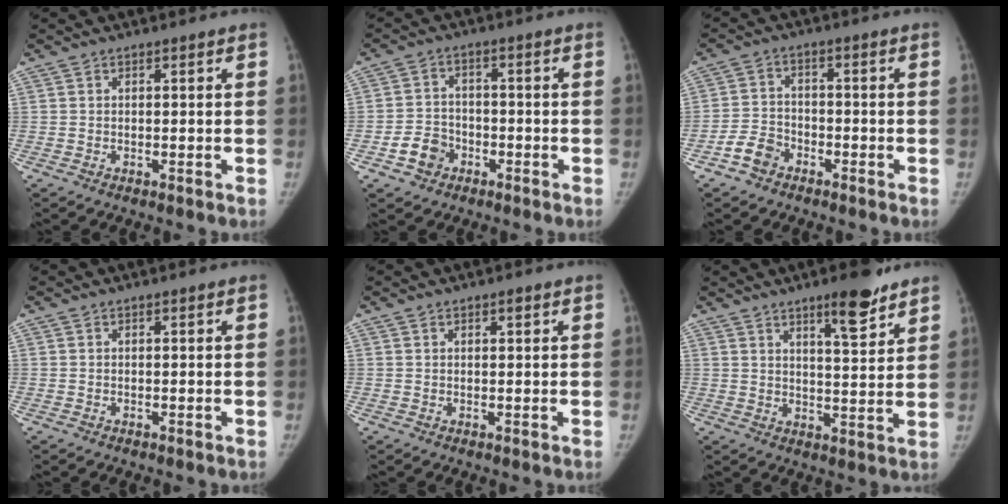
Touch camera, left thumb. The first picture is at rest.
{"total": 6.0, "force": [-2.9, 4.9, 1.9], "torque": [-0.014, 0.024, -0.048]}
{"total": 5.2, "force": [-3.3, 3.6, 1.8], "torque": [-0.023, 0.023, -0.065]}
{"total": 0.0}
{"total": 1.1, "force": [0.6, 0.6, 0.6], "torque": [0.001, -0.001, 0.006]}
{"total": 8.8, "force": [6.1, 2.1, 6.0], "torque": [-0.073, -0.041, 0.090]}